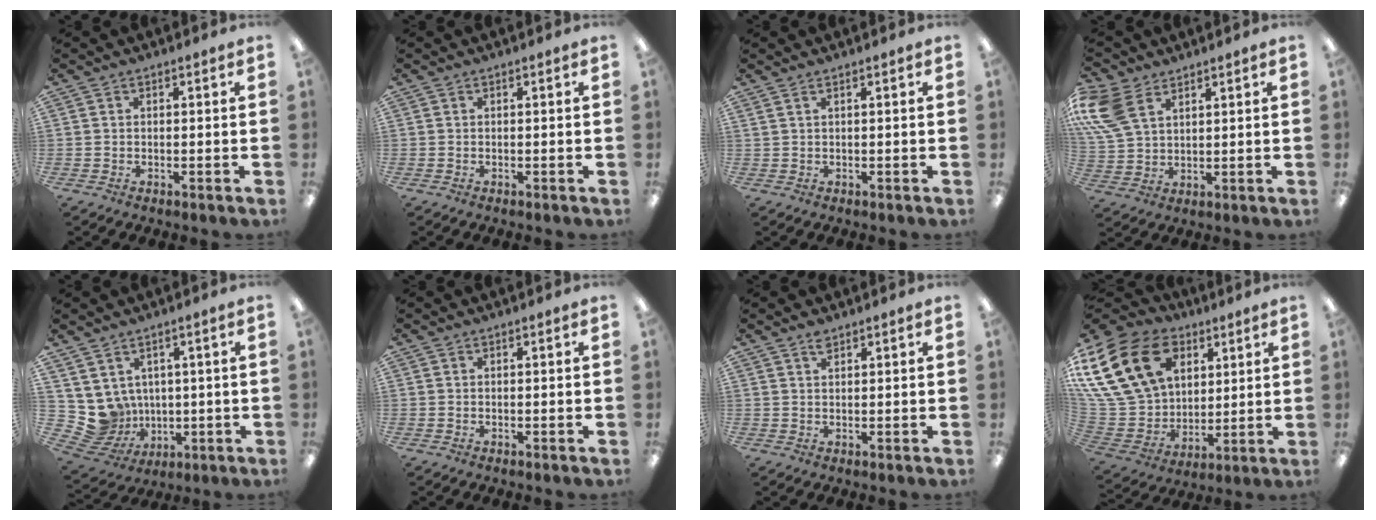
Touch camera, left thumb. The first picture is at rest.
{"total": 0.0}
{"total": 0.7, "force": [0.3, 0.1, 0.6], "torque": [-0.013, 0.000, 0.005]}
{"total": 12.1, "force": [5.6, 8.0, 7.1], "torque": [-0.175, -0.005, 0.108]}
{"total": 7.4, "force": [2.4, 6.9, 1.1], "torque": [-0.082, -0.033, 0.058]}
{"total": 0.0}
{"total": 1.3, "force": [1.1, 0.4, 0.6], "torque": [-0.006, -0.007, 0.020]}
{"total": 25.2, "force": [10.5, 18.2, 13.9], "torque": [-0.293, -0.042, 0.210]}